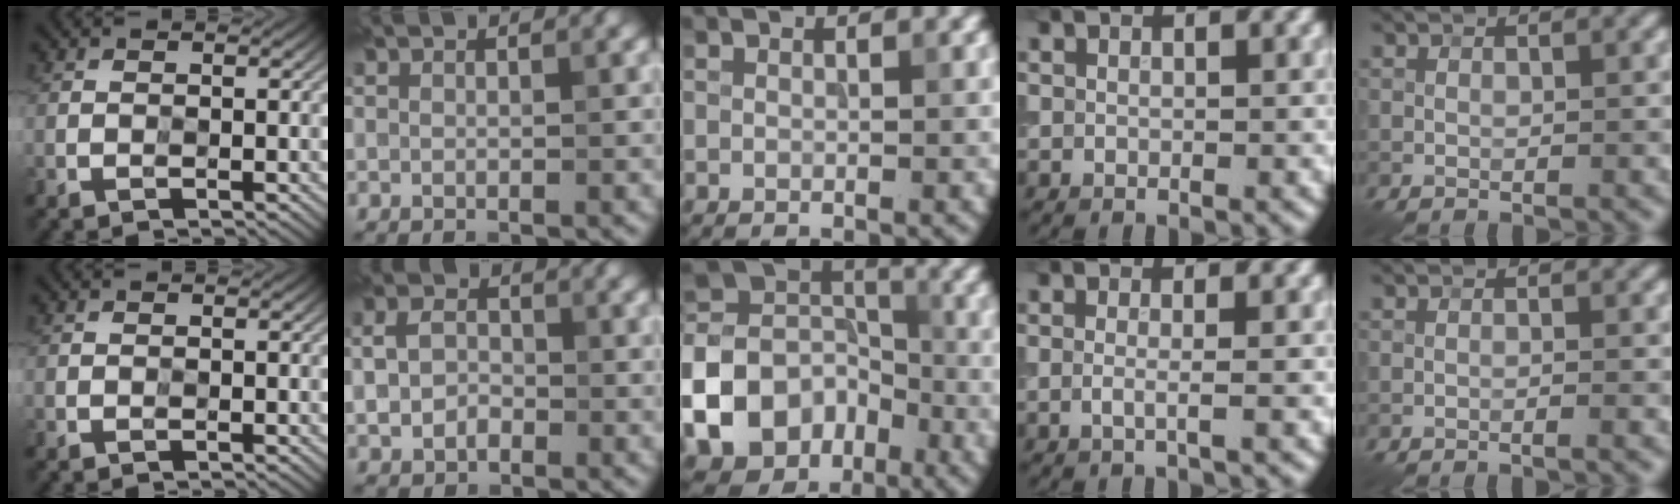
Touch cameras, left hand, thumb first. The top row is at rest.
{"index": {"total": 3.3, "force": [-0.5, 2.6, 2.1], "torque": [-0.045, 0.000, -0.015]}, "middle": {"total": 10.8, "force": [-4.4, 8.6, 4.9], "torque": [-0.123, -0.001, -0.091]}, "ring": {"total": 1.6, "force": [-0.2, 0.6, 1.5], "torque": [-0.022, -0.009, -0.012]}, "little": {"total": 0.7, "force": [-0.3, 0.2, 0.5], "torque": [-0.003, 0.003, -0.012]}}